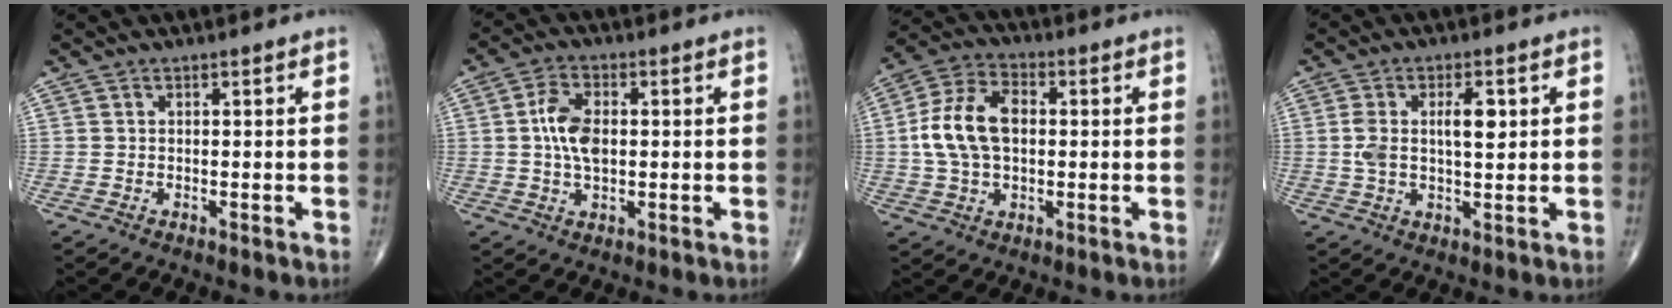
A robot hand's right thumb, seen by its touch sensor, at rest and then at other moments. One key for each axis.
{"total": 7.2, "fx": 0.4, "fy": 4.1, "fz": 5.9, "tx": -0.110, "ty": 0.008, "tz": 0.004}
{"total": 12.7, "fx": 0.6, "fy": 8.1, "fz": 9.8, "tx": -0.186, "ty": 0.023, "tz": 0.008}
{"total": 7.4, "fx": 1.4, "fy": 3.2, "fz": 6.5, "tx": -0.120, "ty": 0.006, "tz": 0.025}